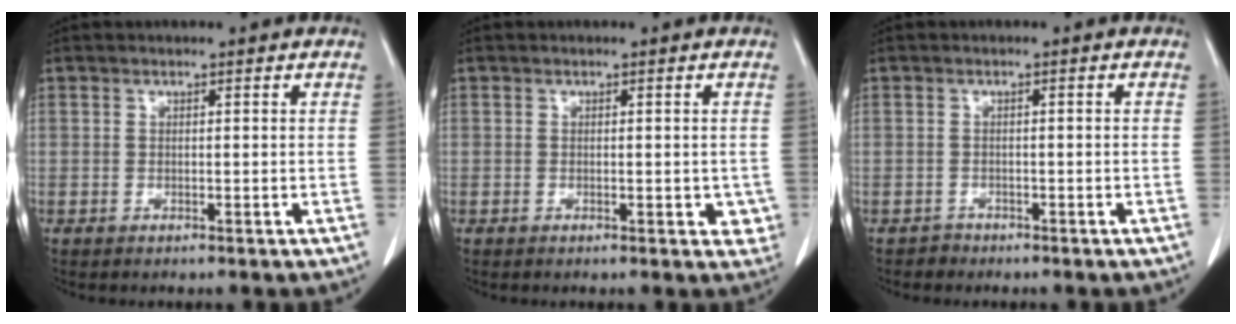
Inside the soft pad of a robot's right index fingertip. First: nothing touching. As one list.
[{"total": 2.9, "force": [-0.5, 1.7, 2.3], "torque": [-0.007, 0.001, -0.003]}, {"total": 1.0, "force": [-0.9, 0.4, -0.2], "torque": [0.004, 0.001, -0.018]}]